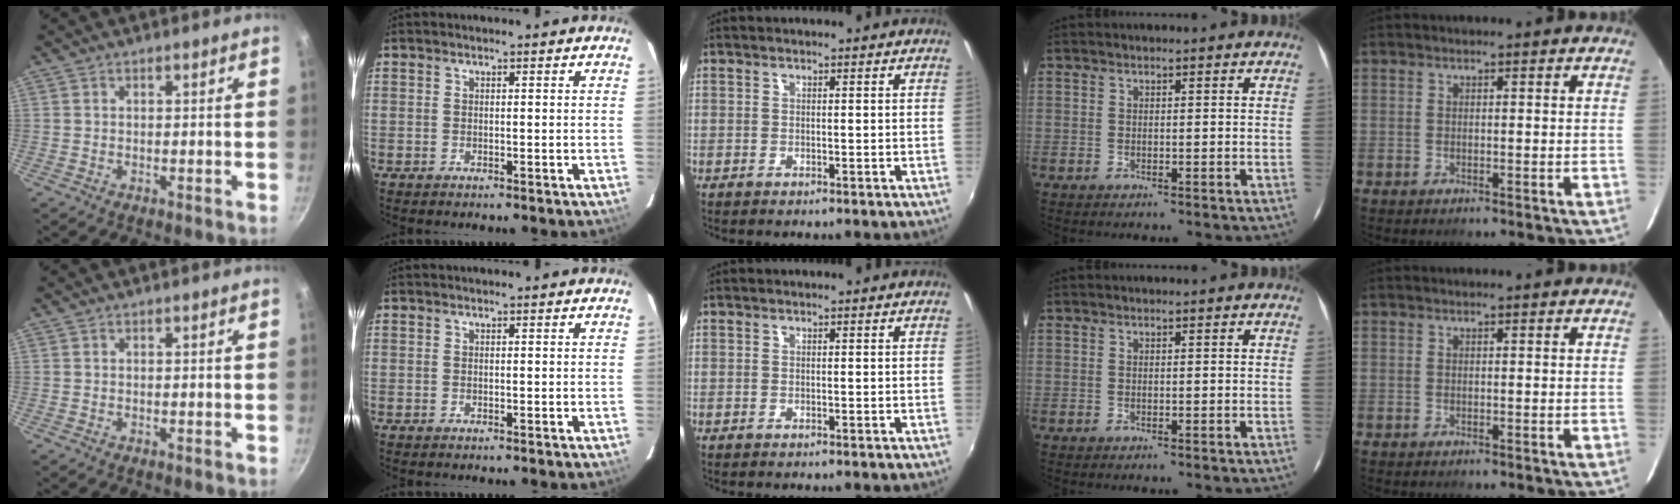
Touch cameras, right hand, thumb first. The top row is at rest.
{}